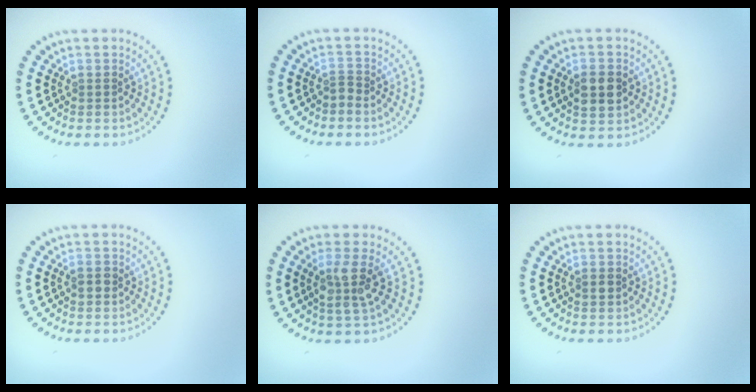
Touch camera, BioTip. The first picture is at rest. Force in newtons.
{"total": 0.6, "press": 0.3, "slide": 0.5}
{"total": 3.2, "press": 3.2, "slide": 0.1}
{"total": 1.2, "press": 1.2, "slide": 0.1}
{"total": 3.1, "press": 2.7, "slide": 1.5}
{"total": 1.1, "press": 1.1, "slide": 0.0}